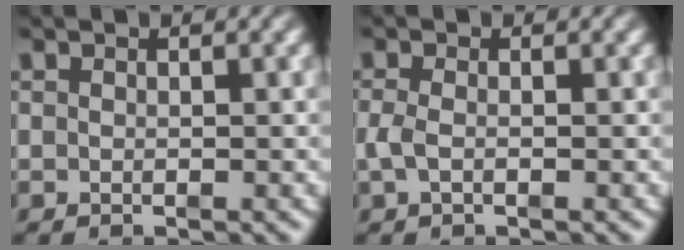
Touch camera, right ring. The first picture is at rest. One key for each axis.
{"total": 1.5, "fx": -0.6, "fy": 0.5, "fz": 1.3, "tx": -0.038, "ty": -0.011, "tz": -0.005}